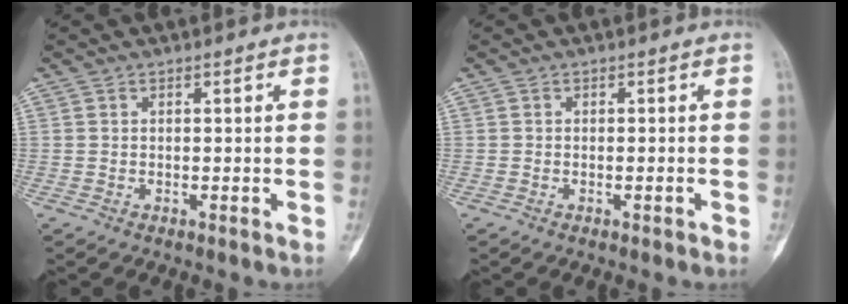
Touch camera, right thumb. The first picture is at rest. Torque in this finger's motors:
{"motor_torque": [-0.32, 0.11, -0.20, 0.04, -0.04]}